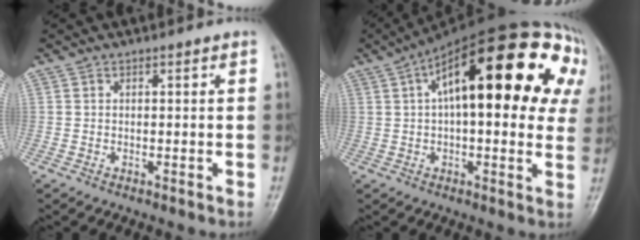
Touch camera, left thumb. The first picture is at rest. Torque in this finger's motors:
{"motor_torque": [0.50, 1.07, 1.32, -1.45, 0.30]}